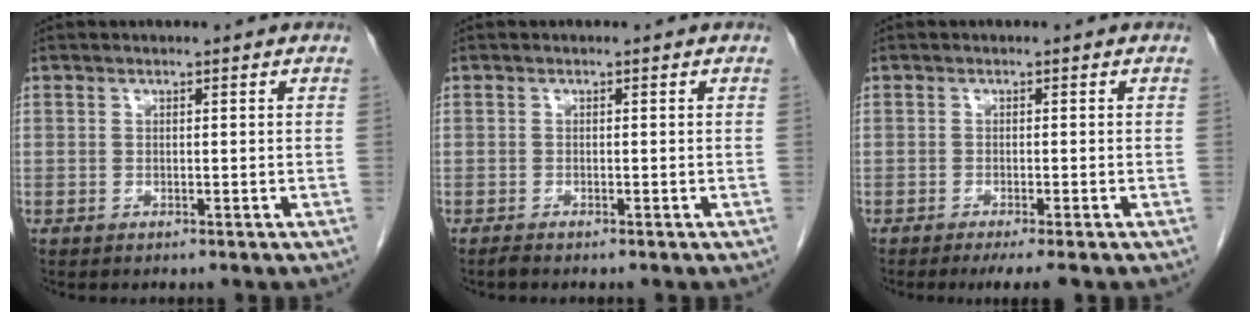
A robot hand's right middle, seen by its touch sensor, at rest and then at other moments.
{"total": 0.6, "force": [-0.6, 0.0, 0.2], "torque": [-0.013, -0.003, -0.012]}
{"total": 4.0, "force": [-2.9, 0.0, 2.7], "torque": [-0.032, -0.009, -0.042]}